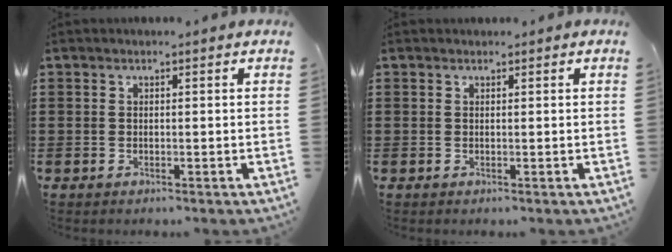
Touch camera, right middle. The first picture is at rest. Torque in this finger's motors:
{"motor_torque": [0.72, -0.66, 0.05, 0.00]}